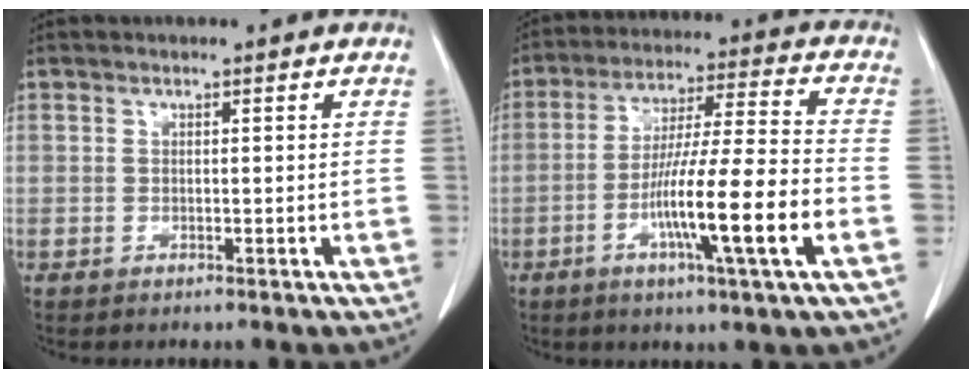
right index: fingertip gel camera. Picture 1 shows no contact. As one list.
[{"total": 15.2, "force": [-5.1, -0.4, 14.3], "torque": [-0.254, -0.008, -0.090]}]